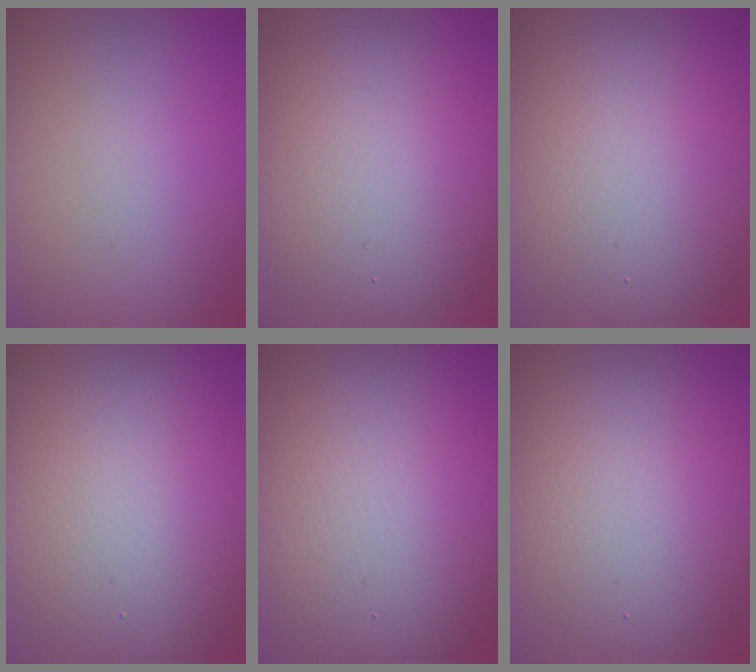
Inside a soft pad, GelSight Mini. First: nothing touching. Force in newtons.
{"total": 11.2, "press": 11.2, "slide": 0.4}
{"total": 11.6, "press": 11.6, "slide": 0.6}
{"total": 12.9, "press": 12.9, "slide": 0.8}
{"total": 15.0, "press": 15.0, "slide": 0.7}
{"total": 11.0, "press": 11.0, "slide": 0.4}